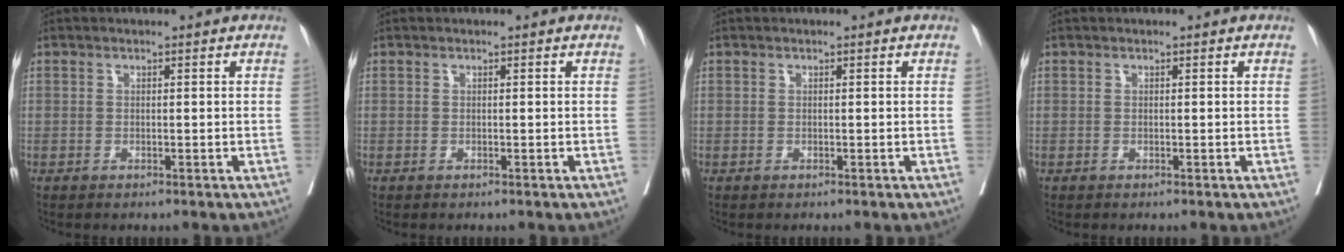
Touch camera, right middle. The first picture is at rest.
{"total": 0.0}
{"total": 0.0}
{"total": 0.0}